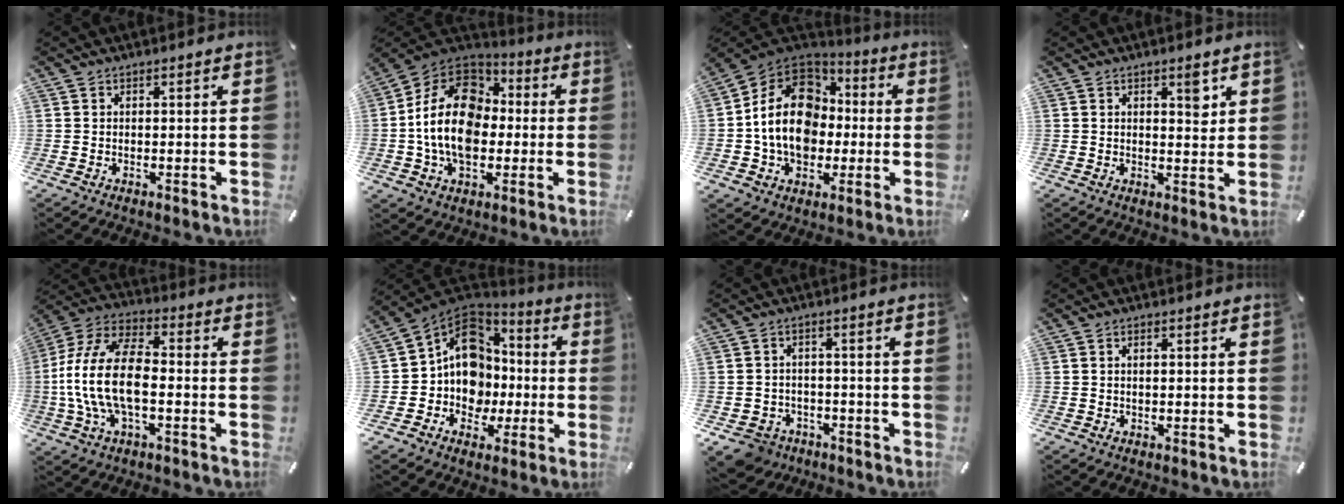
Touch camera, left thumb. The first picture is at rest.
{"total": 18.3, "force": [-1.3, 13.8, 12.0], "torque": [-0.259, 0.018, -0.027]}
{"total": 17.0, "force": [-1.3, 13.9, 9.6], "torque": [-0.196, 0.024, -0.021]}
{"total": 4.7, "force": [2.2, 1.8, 3.8], "torque": [-0.038, -0.015, 0.029]}
{"total": 16.4, "force": [-2.8, 8.7, 13.5], "torque": [-0.294, 0.003, -0.054]}
{"total": 13.6, "force": [-0.3, 12.5, 5.4], "torque": [-0.114, -0.006, 0.004]}
{"total": 5.5, "force": [-3.4, 4.1, 1.3], "torque": [-0.040, 0.018, -0.067]}
{"total": 1.0, "force": [0.1, 0.4, 0.9], "torque": [-0.018, 0.003, 0.000]}